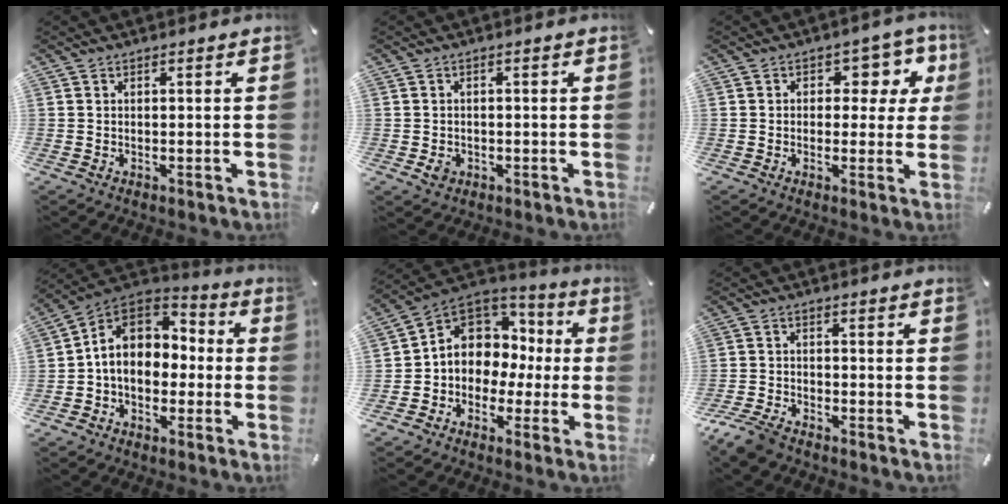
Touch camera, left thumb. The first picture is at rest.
{"total": 2.5, "force": [-0.8, 2.1, 1.1], "torque": [-0.010, 0.001, -0.016]}
{"total": 7.6, "force": [2.4, 5.4, 4.8], "torque": [-0.051, -0.014, 0.034]}
{"total": 10.0, "force": [-1.0, 8.3, 5.5], "torque": [-0.114, 0.016, -0.017]}
{"total": 8.0, "force": [1.0, 7.5, 2.5], "torque": [-0.051, -0.020, 0.024]}
{"total": 6.1, "force": [-5.2, 2.1, 2.4], "torque": [-0.065, 0.013, -0.105]}